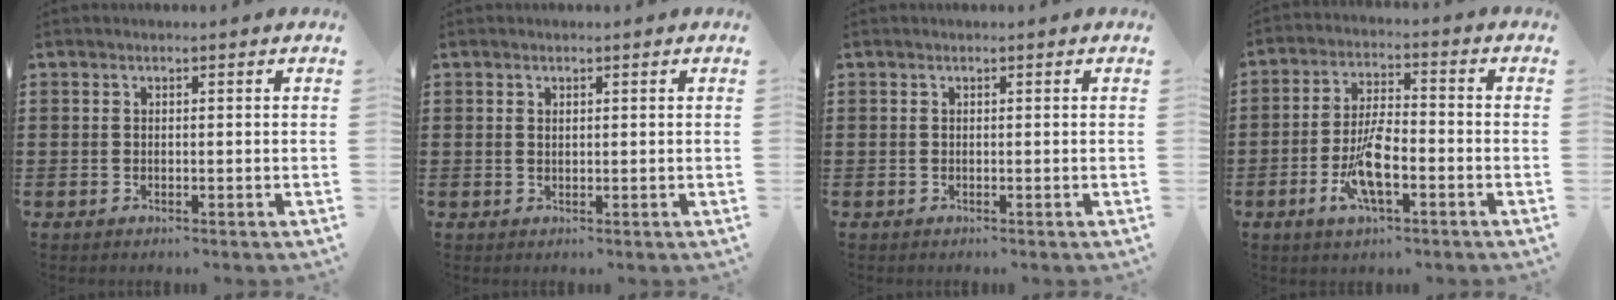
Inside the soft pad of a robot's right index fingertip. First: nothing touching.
{"total": 0.6, "force": [0.3, 0.4, 0.4], "torque": [-0.008, 0.002, 0.005]}
{"total": 0.0}
{"total": 8.3, "force": [-3.0, 2.8, 7.2], "torque": [-0.156, -0.008, -0.059]}